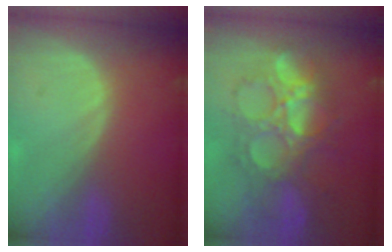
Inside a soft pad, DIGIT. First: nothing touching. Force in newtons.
{"total": 9.5, "press": 9.5, "slide": 0.2}